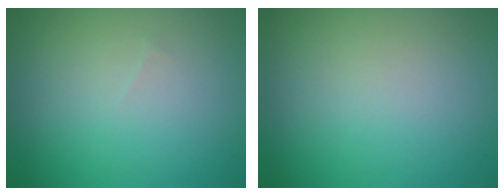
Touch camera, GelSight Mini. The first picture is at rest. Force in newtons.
{"total": 0.0}